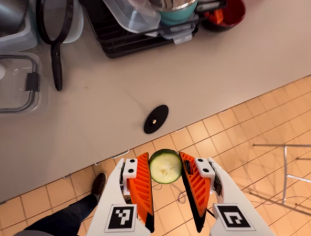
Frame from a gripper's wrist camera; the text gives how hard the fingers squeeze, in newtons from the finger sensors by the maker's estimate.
{"total": 9.8, "left": 10.0, "right": 9.7}